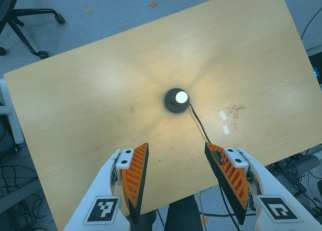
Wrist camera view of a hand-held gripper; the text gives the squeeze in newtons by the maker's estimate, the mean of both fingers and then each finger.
{"total": 0.0}